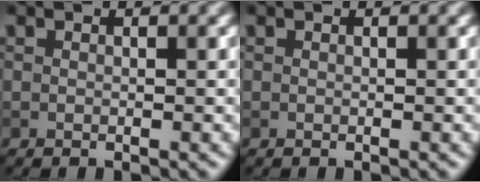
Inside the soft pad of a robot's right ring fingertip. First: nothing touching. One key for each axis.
{"total": 0.0}